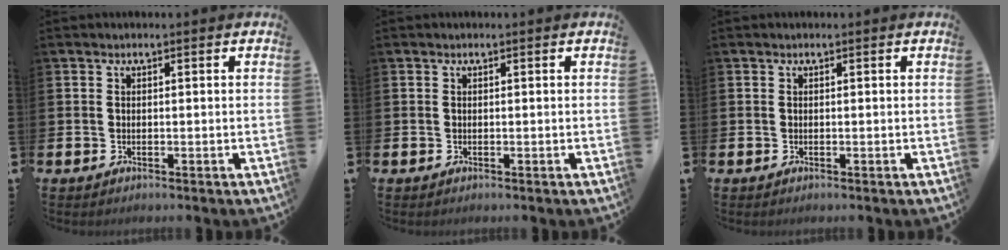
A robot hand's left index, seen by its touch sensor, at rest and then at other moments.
{"total": 0.0}
{"total": 0.0}